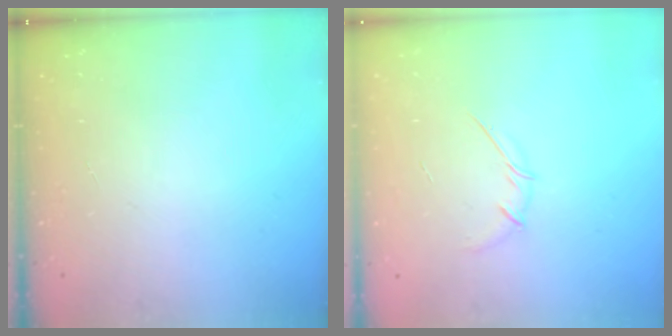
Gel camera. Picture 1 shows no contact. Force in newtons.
{"total": 3.6, "press": 3.5, "slide": 0.9}